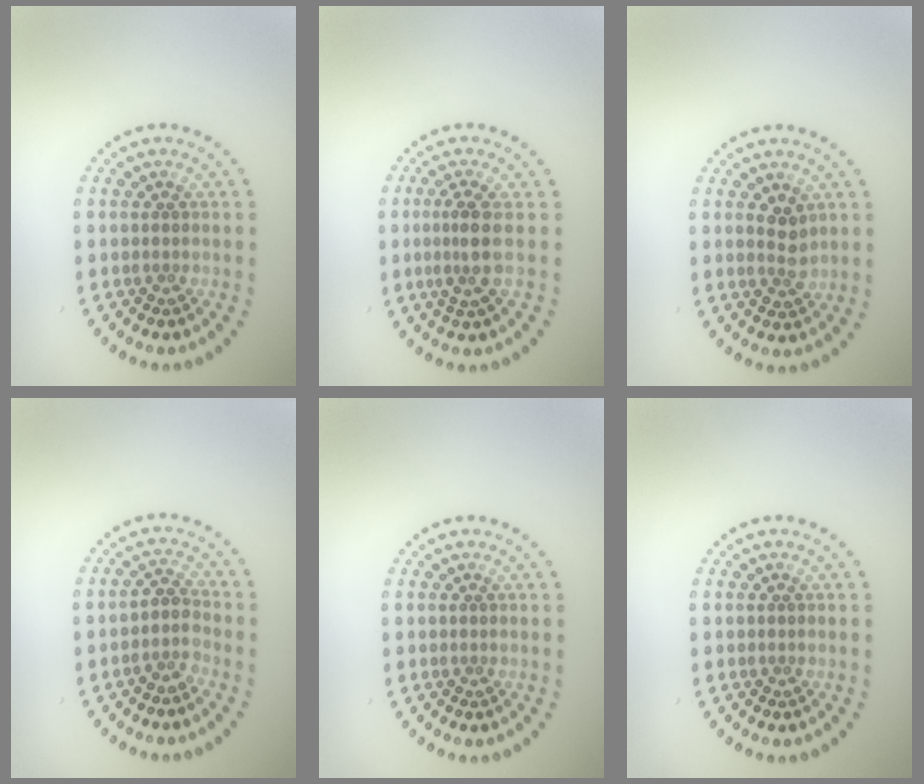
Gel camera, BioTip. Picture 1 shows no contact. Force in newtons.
{"total": 2.6, "press": 2.0, "slide": 1.6}
{"total": 2.0, "press": 2.0, "slide": 0.5}
{"total": 1.8, "press": 1.4, "slide": 1.2}
{"total": 0.0}
{"total": 0.0}